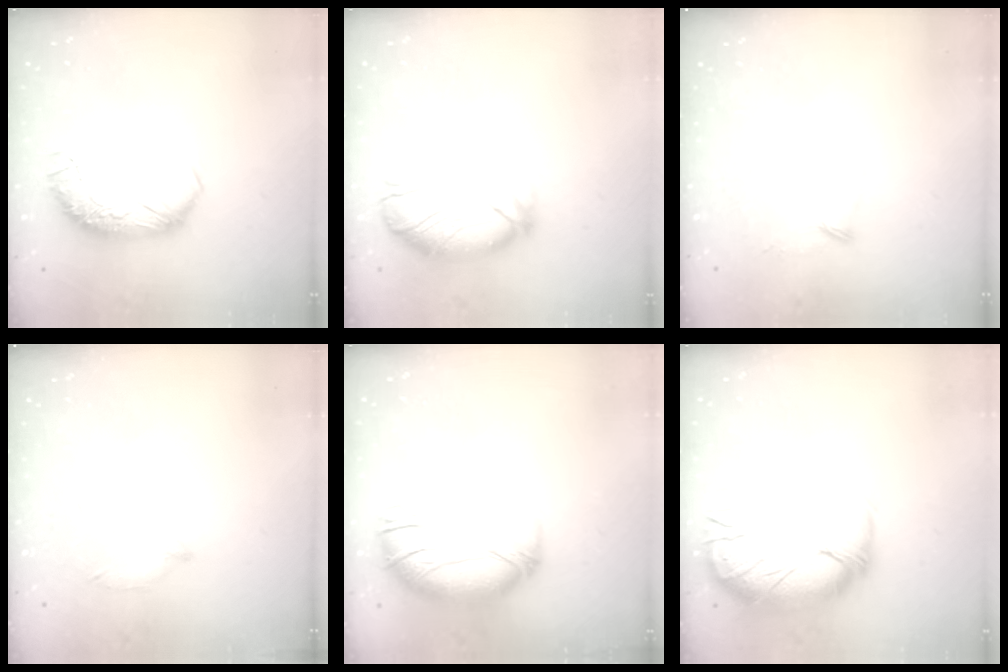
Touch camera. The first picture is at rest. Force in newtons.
{"total": 2.8, "press": 2.4, "slide": 1.4}
{"total": 9.1, "press": 9.1, "slide": 0.4}
{"total": 7.0, "press": 7.0, "slide": 0.6}
{"total": 2.6, "press": 0.1, "slide": 2.6}
{"total": 2.8, "press": 0.1, "slide": 2.8}